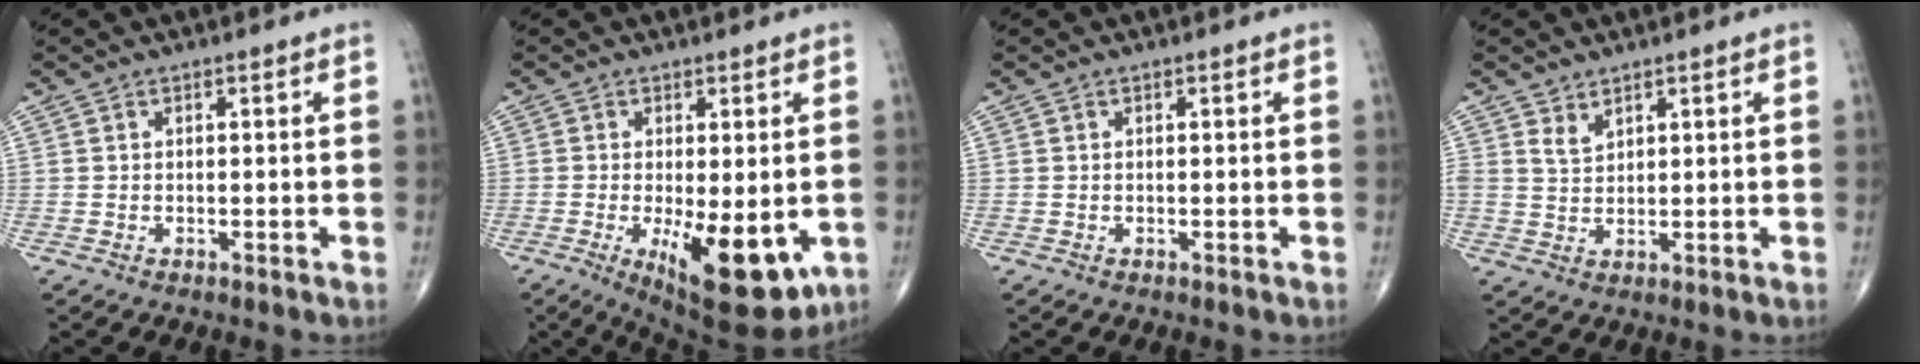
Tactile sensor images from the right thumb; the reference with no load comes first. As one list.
[{"total": 13.5, "force": [-3.8, 5.3, 11.9], "torque": [-0.160, -0.023, -0.040]}, {"total": 0.0}, {"total": 2.5, "force": [1.9, 1.2, 1.1], "torque": [-0.012, -0.016, 0.042]}]